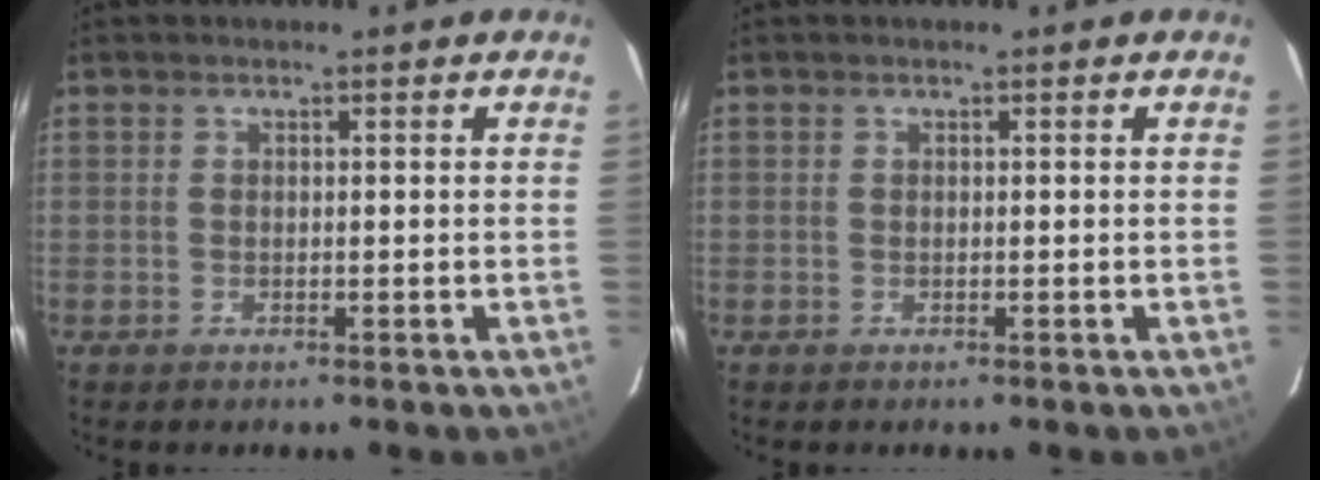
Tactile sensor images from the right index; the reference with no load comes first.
{"total": 0.0}